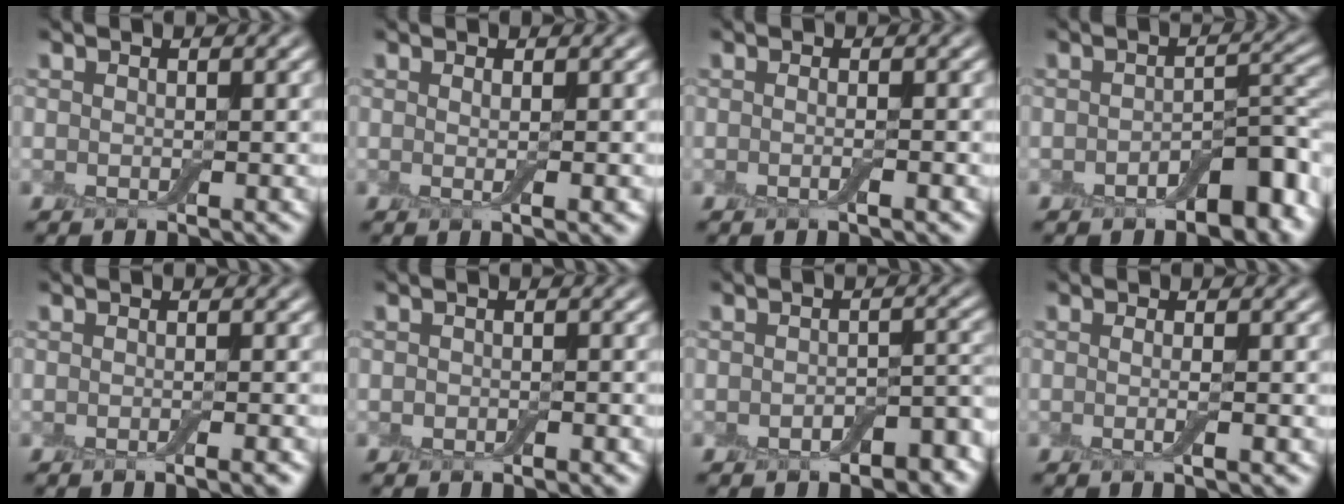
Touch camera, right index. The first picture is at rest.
{"total": 1.4, "force": [0.0, 0.2, 1.4], "torque": [-0.017, 0.000, -0.001]}
{"total": 1.1, "force": [-0.3, 0.1, 1.1], "torque": [-0.018, -0.004, -0.007]}
{"total": 5.9, "force": [-2.7, 2.7, 4.5], "torque": [-0.057, 0.007, -0.041]}
{"total": 1.7, "force": [-0.7, 0.4, 1.5], "torque": [-0.010, 0.000, -0.011]}
{"total": 0.8, "force": [-0.4, 0.5, 0.4], "torque": [-0.007, -0.001, -0.008]}
{"total": 3.7, "force": [-2.0, 1.8, 2.6], "torque": [-0.037, 0.000, -0.027]}
{"total": 1.5, "force": [-0.3, 0.2, 1.5], "torque": [-0.025, -0.007, -0.008]}